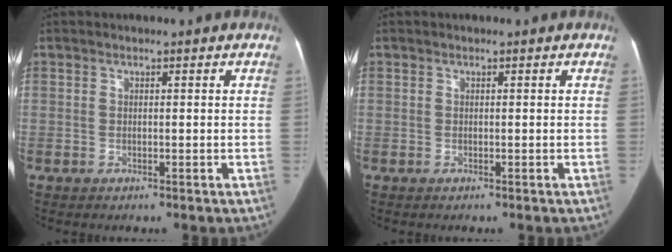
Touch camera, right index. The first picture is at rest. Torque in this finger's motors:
{"motor_torque": [-0.95, -0.12, -1.06, -0.21]}